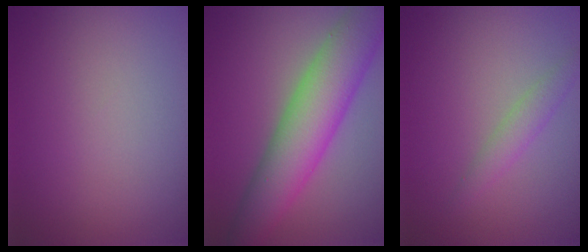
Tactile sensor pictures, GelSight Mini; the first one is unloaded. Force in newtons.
{"total": 8.2, "press": 8.2, "slide": 0.2}
{"total": 1.6, "press": 1.6, "slide": 0.2}